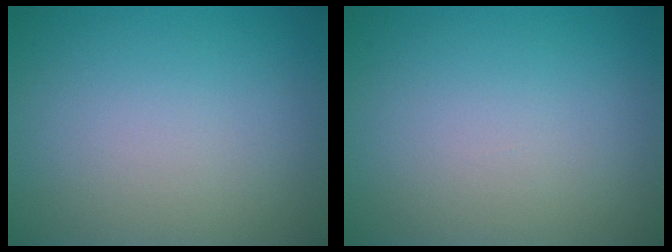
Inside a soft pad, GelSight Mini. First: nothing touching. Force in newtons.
{"total": 0.0}